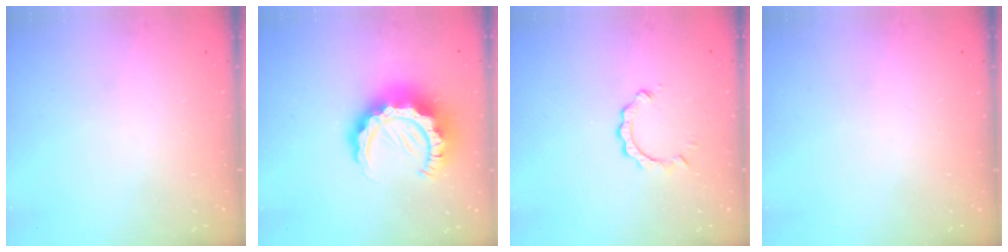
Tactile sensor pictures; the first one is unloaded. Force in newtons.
{"total": 15.1, "press": 15.1, "slide": 1.2}
{"total": 2.7, "press": 2.7, "slide": 0.3}
{"total": 0.0}